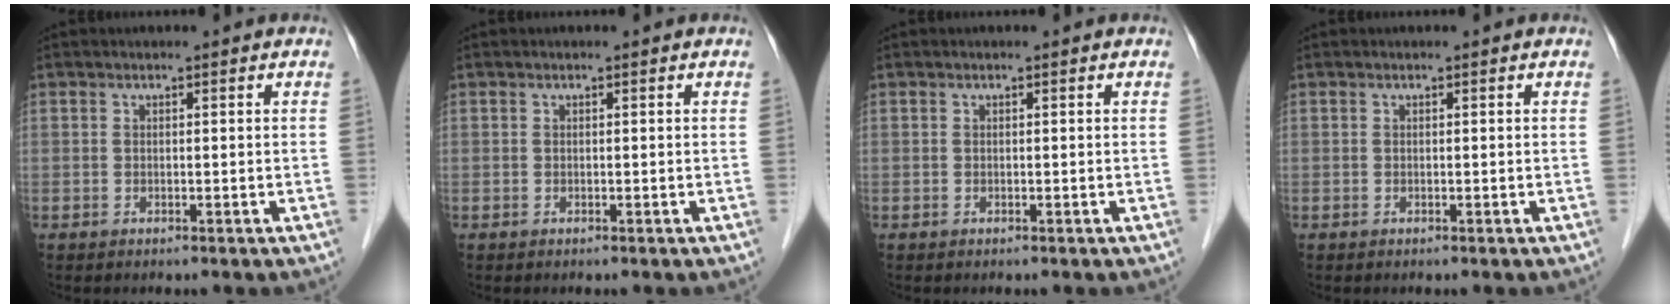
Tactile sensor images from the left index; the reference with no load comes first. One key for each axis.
{"total": 0.0}
{"total": 0.0}
{"total": 0.0}